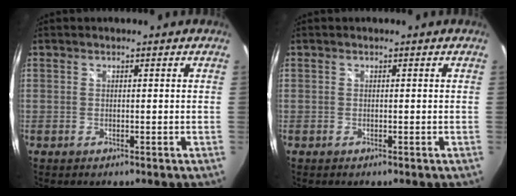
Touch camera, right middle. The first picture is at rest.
{"total": 0.0}